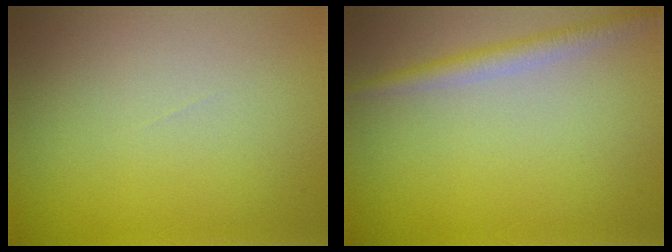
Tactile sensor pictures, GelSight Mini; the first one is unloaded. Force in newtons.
{"total": 2.1, "press": 2.1, "slide": 0.0}